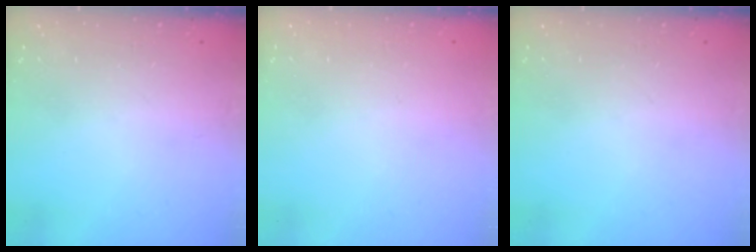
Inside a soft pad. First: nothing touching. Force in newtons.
{"total": 1.9, "press": 1.9, "slide": 0.1}
{"total": 0.0}